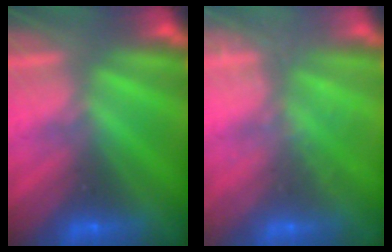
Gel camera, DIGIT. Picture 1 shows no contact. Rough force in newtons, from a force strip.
{"total": 1.9}